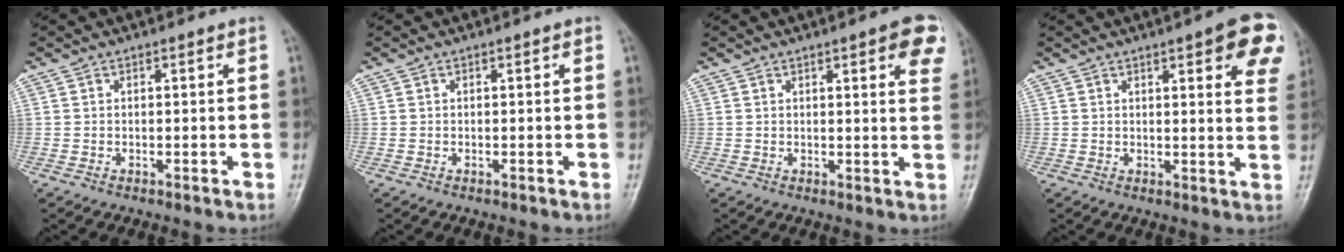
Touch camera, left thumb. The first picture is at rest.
{"total": 0.0}
{"total": 6.4, "force": [2.8, 1.4, 5.6], "torque": [-0.054, -0.004, 0.028]}
{"total": 11.0, "force": [5.5, 3.0, 9.1], "torque": [-0.076, -0.017, 0.059]}